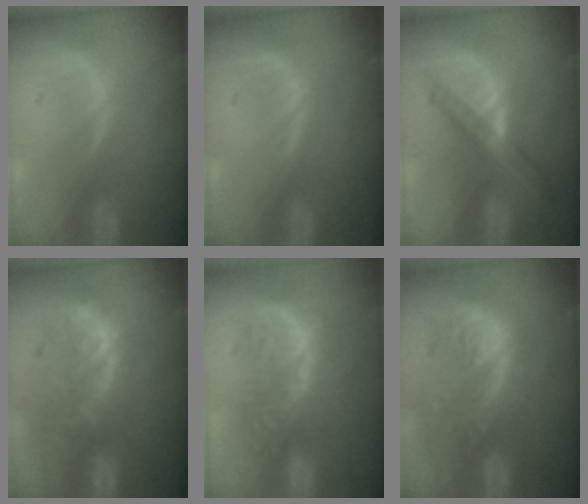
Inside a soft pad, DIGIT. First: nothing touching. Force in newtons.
{"total": 0.0}
{"total": 7.2, "press": 6.1, "slide": 3.8}
{"total": 11.2, "press": 9.6, "slide": 5.8}
{"total": 10.0, "press": 8.7, "slide": 4.8}
{"total": 11.9, "press": 10.5, "slide": 5.6}